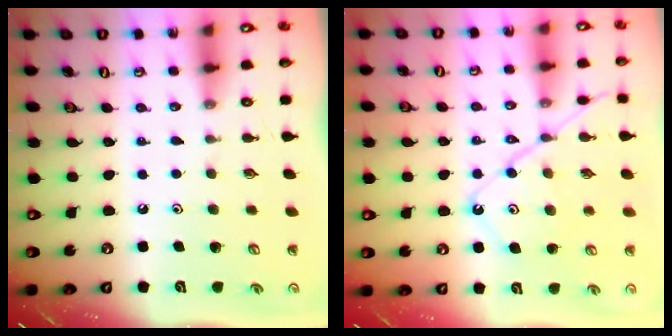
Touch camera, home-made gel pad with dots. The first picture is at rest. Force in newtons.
{"total": 11.0, "press": 10.9, "slide": 1.2}